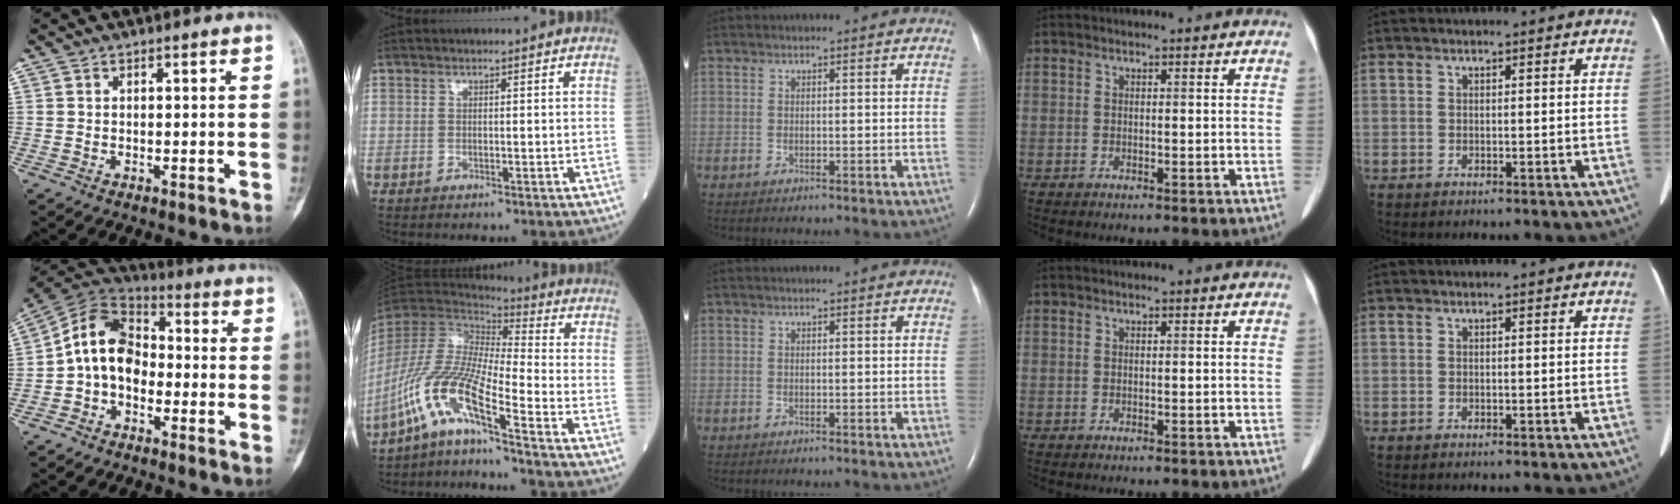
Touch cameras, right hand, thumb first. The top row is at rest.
{"thumb": {"total": 11.6, "force": [-1.9, 8.6, 7.5], "torque": [-0.112, 0.042, -0.050]}, "index": {"total": 11.3, "force": [-7.3, 0.0, 8.6], "torque": [-0.184, -0.008, -0.148]}}